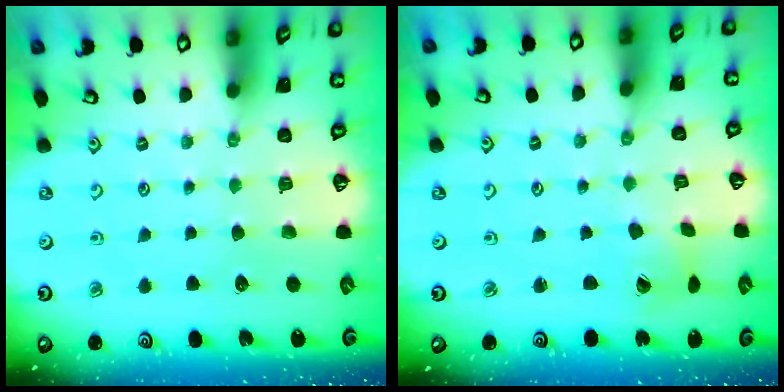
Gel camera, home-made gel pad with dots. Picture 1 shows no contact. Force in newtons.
{"total": 2.4, "press": 2.4, "slide": 0.3}